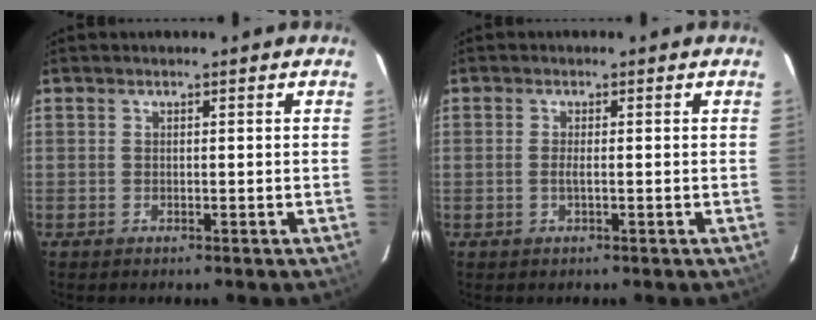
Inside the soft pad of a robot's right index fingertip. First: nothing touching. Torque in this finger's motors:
{"motor_torque": [-0.04, 0.07, -0.02, 0.00]}